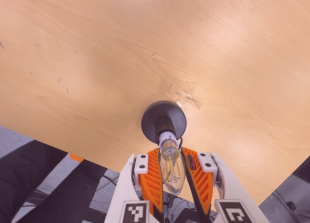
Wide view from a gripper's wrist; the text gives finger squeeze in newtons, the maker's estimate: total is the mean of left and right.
{"total": 12.8, "left": 12.2, "right": 13.4}